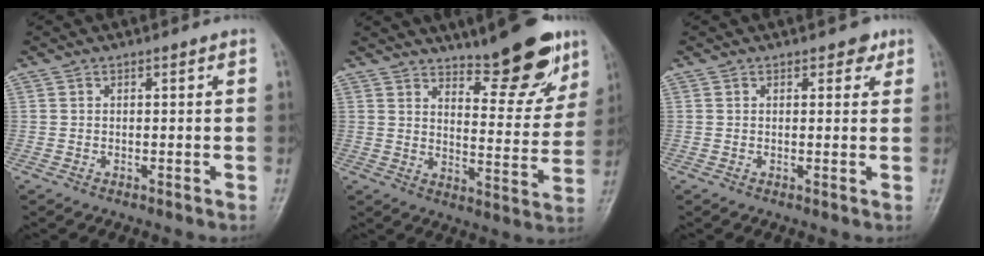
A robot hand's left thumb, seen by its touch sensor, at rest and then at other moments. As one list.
[{"total": 15.6, "force": [11.3, 4.9, 9.6], "torque": [-0.088, -0.072, 0.164]}, {"total": 2.2, "force": [1.4, 1.4, 1.1], "torque": [0.003, -0.004, 0.014]}]